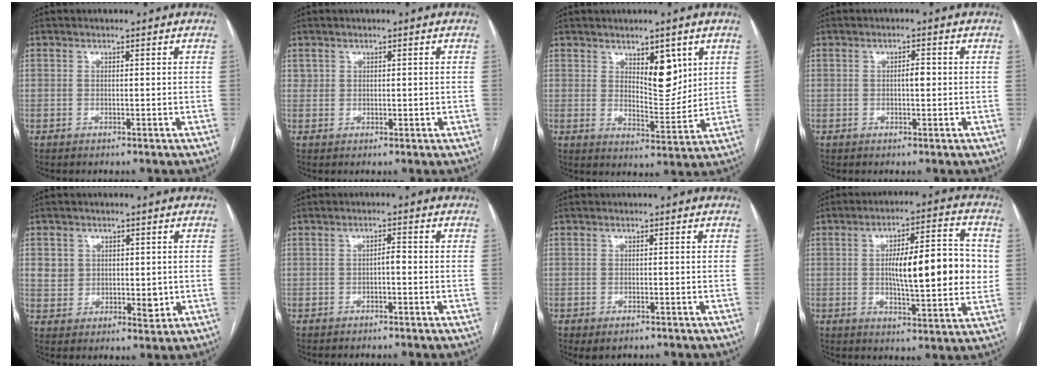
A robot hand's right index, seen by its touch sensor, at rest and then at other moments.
{"total": 1.2, "force": [0.5, 1.0, 0.5], "torque": [-0.007, 0.005, 0.013]}
{"total": 6.9, "force": [3.4, 2.8, 5.4], "torque": [-0.083, -0.007, 0.059]}
{"total": 1.7, "force": [0.0, 0.6, 1.6], "torque": [-0.027, 0.003, -0.001]}
{"total": 5.9, "force": [1.3, 5.0, 2.8], "torque": [-0.033, 0.000, 0.029]}
{"total": 1.5, "force": [-0.5, 0.4, 1.4], "torque": [-0.019, 0.004, -0.009]}
{"total": 2.0, "force": [-1.2, 0.9, 1.4], "torque": [-0.022, -0.003, -0.009]}
{"total": 14.9, "force": [0.7, 3.5, 14.5], "torque": [-0.217, 0.021, 0.012]}